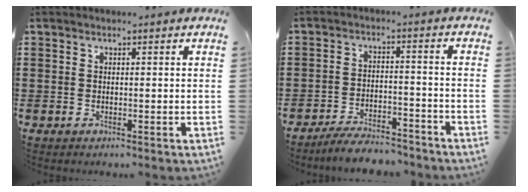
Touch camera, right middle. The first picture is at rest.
{"total": 5.1, "force": [-4.9, 0.6, 1.3], "torque": [-0.028, 0.003, -0.099]}